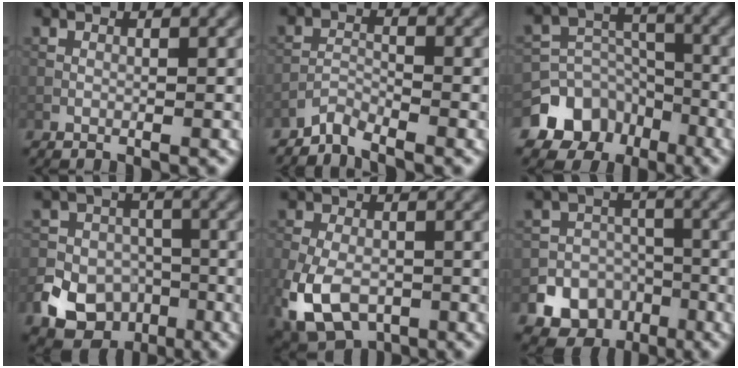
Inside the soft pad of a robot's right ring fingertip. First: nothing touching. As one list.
[{"total": 1.8, "force": [-1.7, 0.2, 0.4], "torque": [-0.007, 0.005, -0.040]}, {"total": 9.9, "force": [-6.4, 7.4, 1.6], "torque": [-0.030, 0.001, -0.123]}, {"total": 10.1, "force": [-5.2, 8.1, 3.1], "torque": [-0.040, -0.029, -0.106]}, {"total": 9.5, "force": [-4.0, 5.8, 6.4], "torque": [-0.152, -0.040, -0.065]}, {"total": 9.5, "force": [-5.1, 7.8, 2.1], "torque": [-0.014, -0.029, -0.099]}]